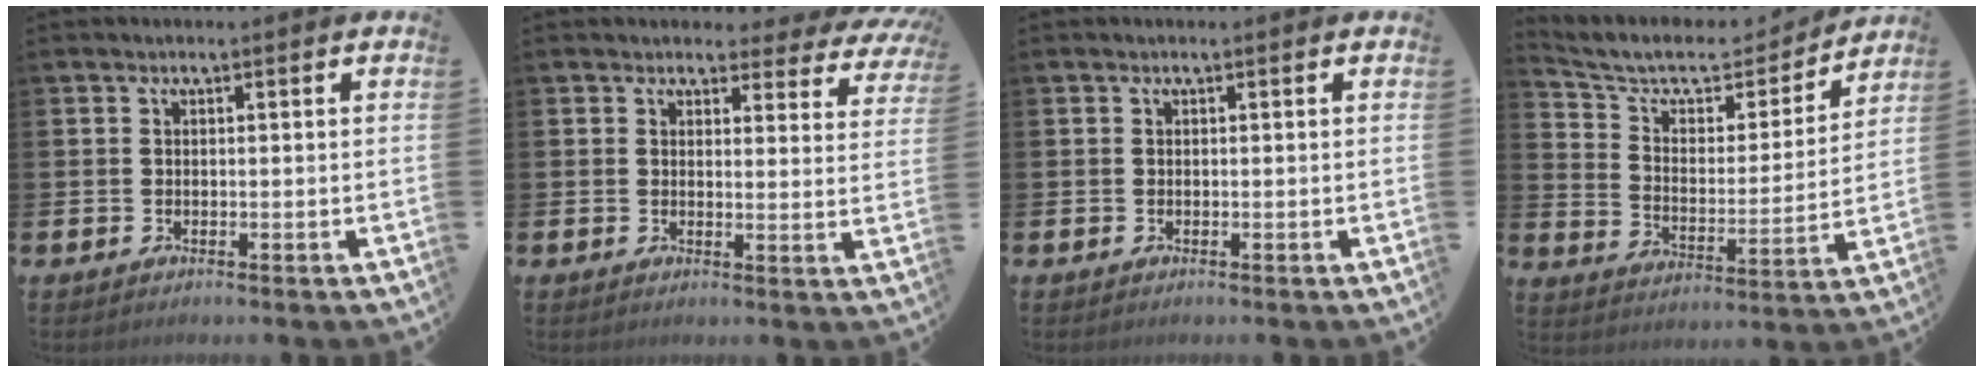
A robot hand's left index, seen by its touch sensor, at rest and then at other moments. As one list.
[{"total": 2.9, "force": [2.6, 1.3, 0.4], "torque": [0.004, -0.024, 0.038]}, {"total": 0.0}, {"total": 8.6, "force": [7.4, 3.3, 3.0], "torque": [-0.090, -0.050, 0.122]}]